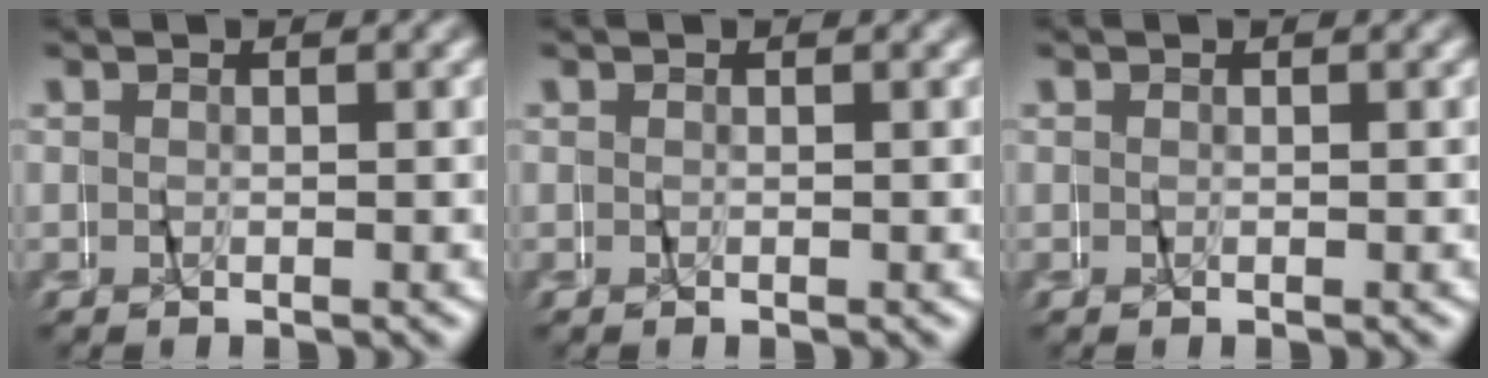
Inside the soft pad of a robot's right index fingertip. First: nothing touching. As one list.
[{"total": 0.0}, {"total": 0.0}]